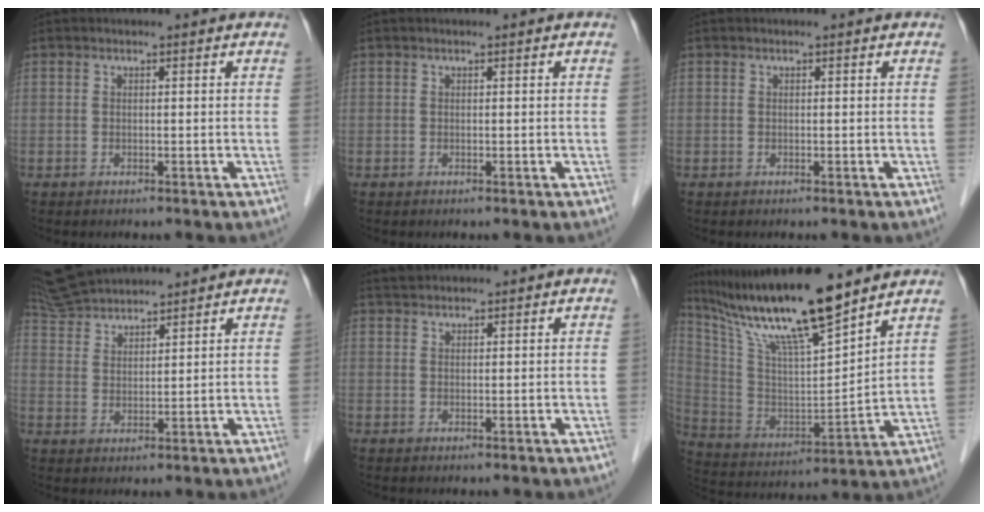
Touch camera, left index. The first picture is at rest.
{"total": 0.0}
{"total": 0.0}
{"total": 9.2, "force": [8.9, 0.7, 2.0], "torque": [-0.048, 0.032, 0.169]}
{"total": 1.6, "force": [1.6, 0.2, 0.1], "torque": [-0.007, 0.013, 0.034]}
{"total": 17.8, "force": [14.2, 0.8, 10.8], "torque": [-0.203, -0.002, 0.266]}